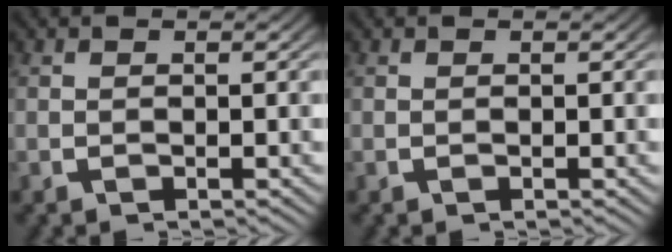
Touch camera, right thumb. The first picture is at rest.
{"total": 0.0}